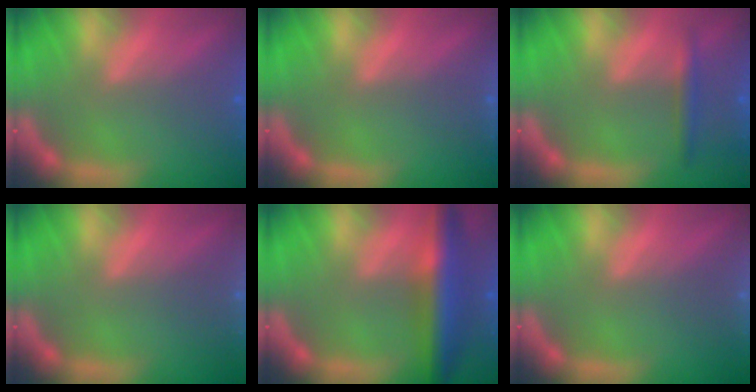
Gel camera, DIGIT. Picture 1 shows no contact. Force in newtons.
{"total": 0.9}
{"total": 1.9}
{"total": 6.0}
{"total": 7.0}
{"total": 7.4}